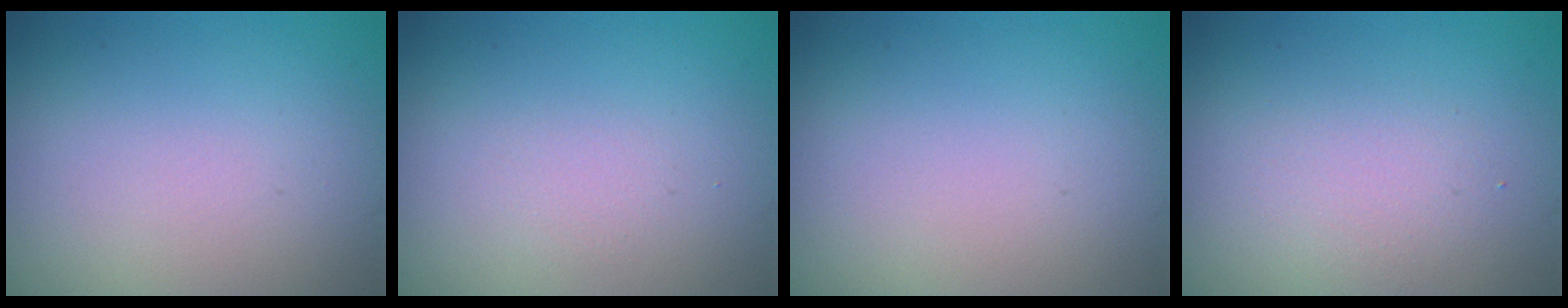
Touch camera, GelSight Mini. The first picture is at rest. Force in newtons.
{"total": 0.7, "press": 0.7, "slide": 0.1}
{"total": 0.0}
{"total": 1.8, "press": 1.8, "slide": 0.0}